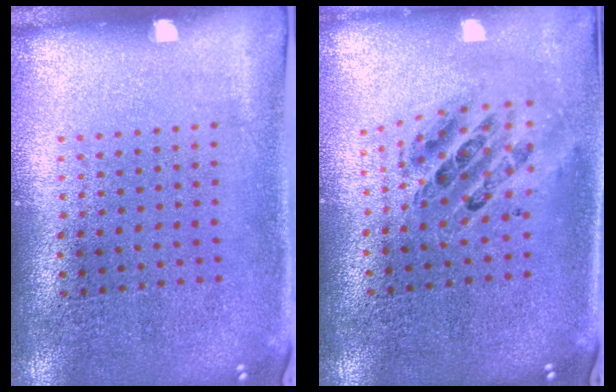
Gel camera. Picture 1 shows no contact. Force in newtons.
{"total": 0.8, "press": 0.7, "slide": 0.1}